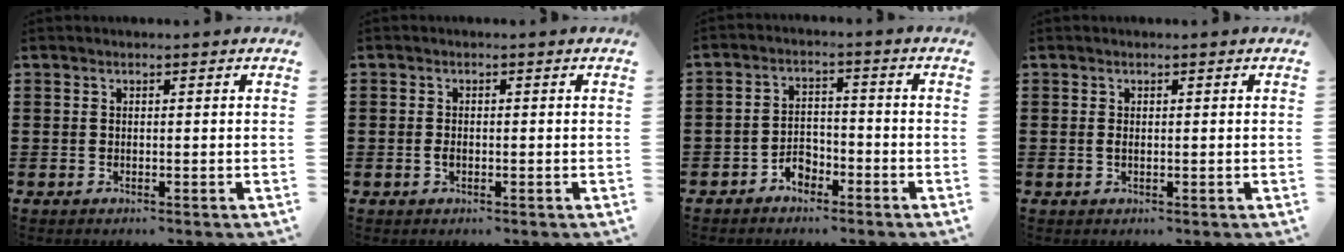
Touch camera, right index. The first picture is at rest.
{"total": 1.0, "force": [-0.4, 0.6, 0.7], "torque": [-0.014, -0.002, -0.007]}
{"total": 3.4, "force": [-2.7, 1.9, 0.9], "torque": [-0.023, 0.008, -0.055]}
{"total": 0.5, "force": [0.0, 0.1, 0.5], "torque": [-0.011, -0.003, 0.000]}